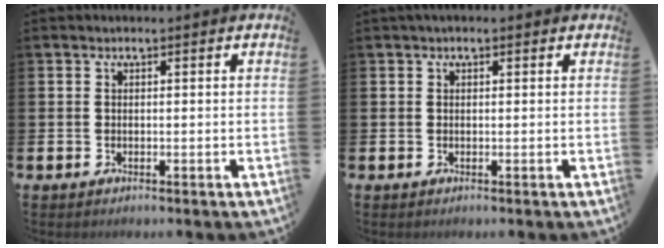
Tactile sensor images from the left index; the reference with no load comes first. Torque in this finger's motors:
{"motor_torque": [0.74, -1.40, 1.05, 0.21]}